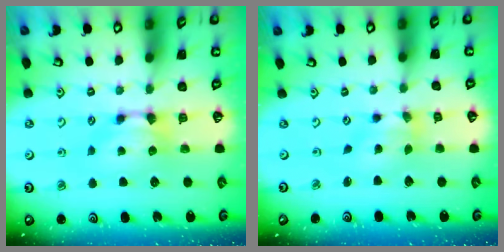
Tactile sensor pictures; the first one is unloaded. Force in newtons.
{"total": 2.7, "press": 2.4, "slide": 1.3}